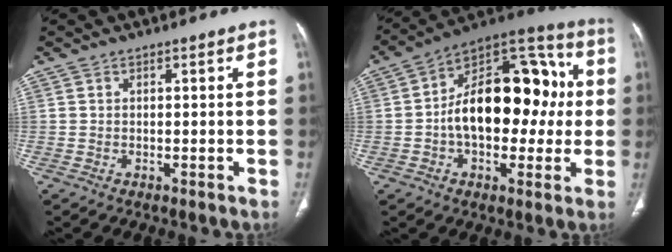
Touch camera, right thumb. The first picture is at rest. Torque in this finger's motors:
{"motor_torque": [1.52, 3.49, 1.85, -0.24, 0.17]}